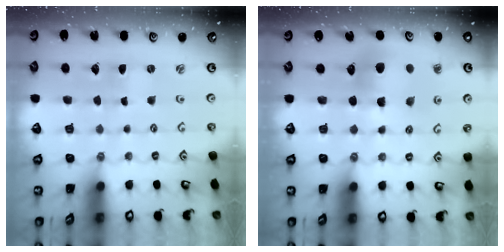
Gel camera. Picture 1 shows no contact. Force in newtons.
{"total": 8.1, "press": 8.0, "slide": 0.9}